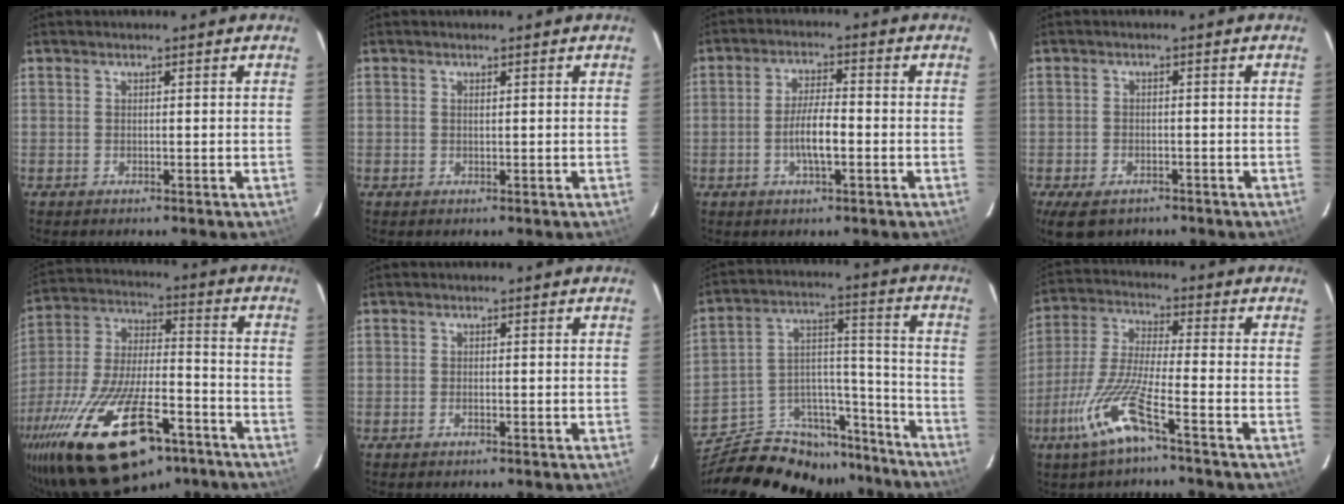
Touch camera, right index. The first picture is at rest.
{"total": 0.0}
{"total": 5.8, "force": [-1.8, 1.4, 5.4], "torque": [-0.106, 0.003, -0.033]}
{"total": 6.4, "force": [-4.2, 3.6, 3.3], "torque": [-0.078, -0.018, -0.067]}
{"total": 29.6, "force": [-18.3, 12.0, 19.9], "torque": [-0.402, -0.041, -0.286]}
{"total": 0.6, "force": [-0.5, 0.2, 0.4], "torque": [-0.009, 0.001, -0.010]}
{"total": 23.9, "force": [-20.0, 10.2, 7.9], "torque": [-0.156, 0.059, -0.285]}
{"total": 11.2, "force": [-6.0, 0.9, 9.4], "torque": [-0.209, -0.007, -0.120]}